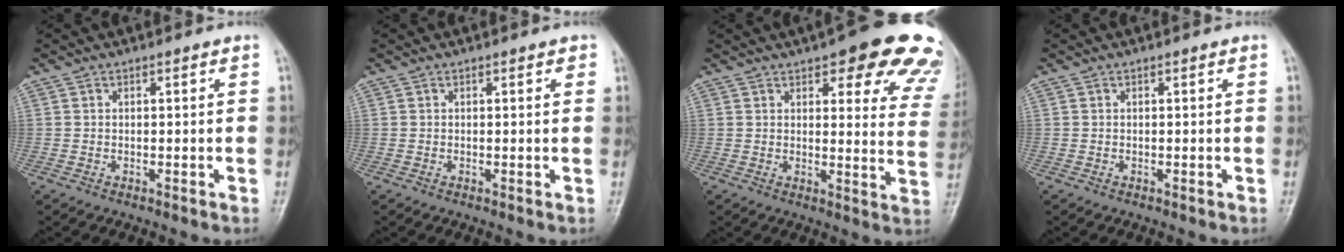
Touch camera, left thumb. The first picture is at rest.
{"total": 1.2, "force": [0.6, 0.5, 0.8], "torque": [-0.006, 0.000, 0.004]}
{"total": 19.7, "force": [12.7, 6.3, 13.7], "torque": [-0.120, -0.044, 0.134]}
{"total": 0.0}